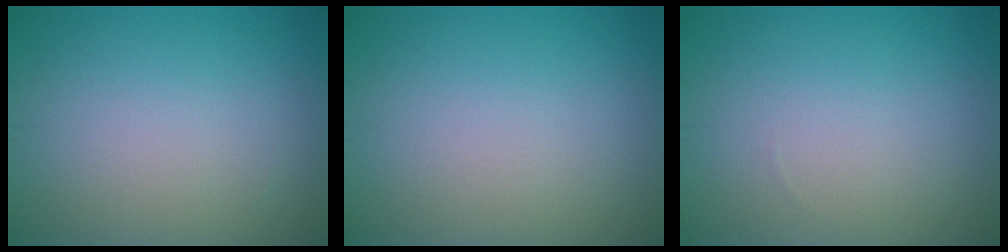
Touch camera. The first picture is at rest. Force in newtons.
{"total": 0.0}
{"total": 0.0}